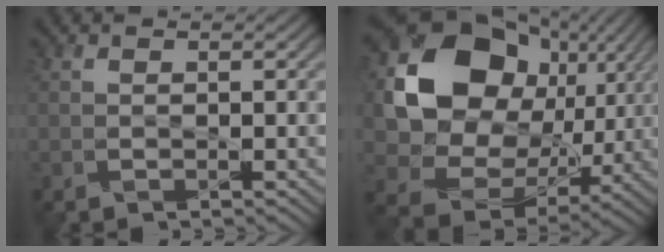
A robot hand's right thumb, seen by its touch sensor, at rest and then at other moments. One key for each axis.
{"total": 17.9, "fx": 4.1, "fy": 14.2, "fz": 10.0, "tx": -0.216, "ty": -0.005, "tz": 0.089}